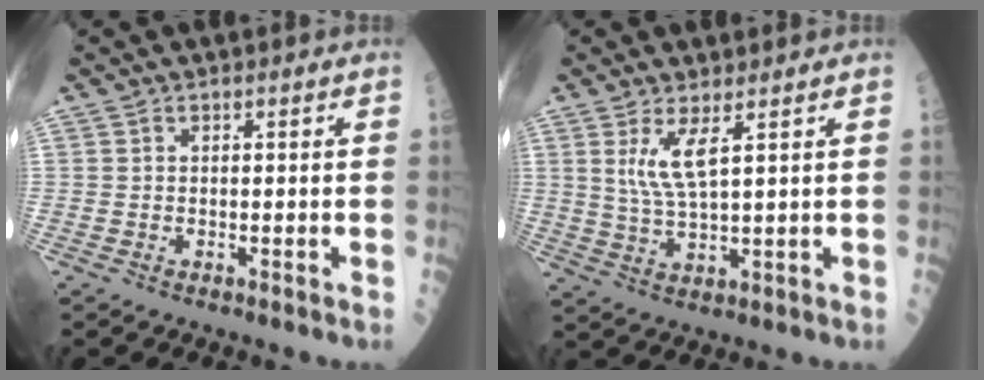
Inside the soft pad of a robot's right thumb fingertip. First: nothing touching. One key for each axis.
{"total": 5.6, "fx": 2.3, "fy": 0.7, "fz": 5.1, "tx": -0.111, "ty": -0.026, "tz": 0.055}